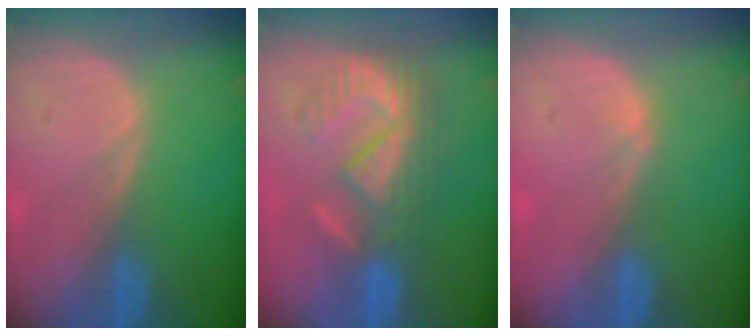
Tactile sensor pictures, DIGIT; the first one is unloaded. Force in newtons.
{"total": 9.4, "press": 8.2, "slide": 4.7}
{"total": 0.7, "press": 0.7, "slide": 0.3}